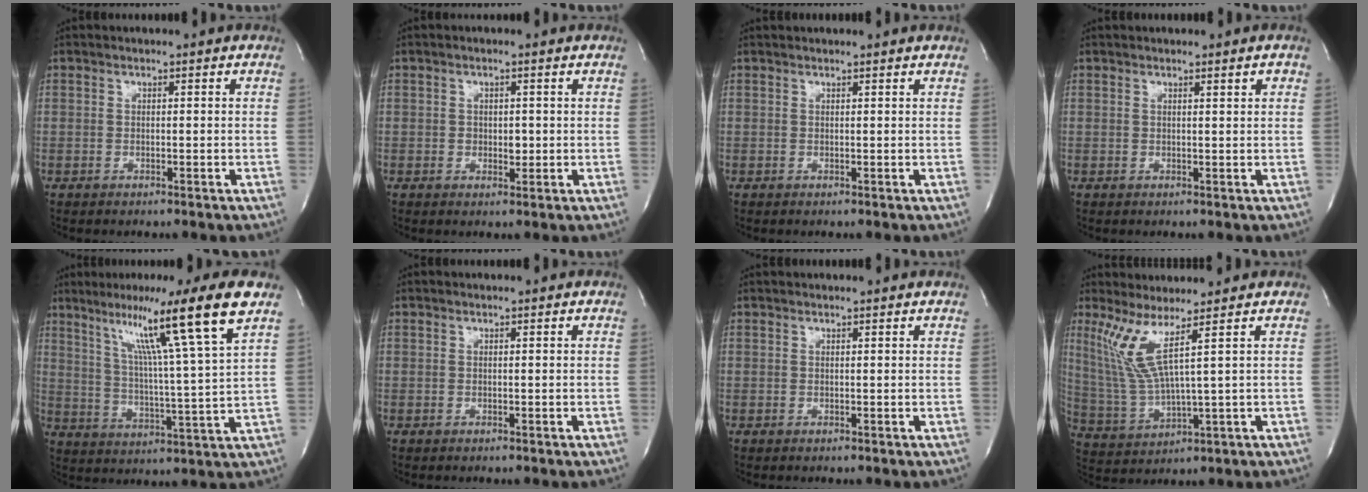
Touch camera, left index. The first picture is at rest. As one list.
[{"total": 1.6, "force": [-0.1, 1.2, 1.1], "torque": [-0.013, -0.003, -0.002]}, {"total": 2.1, "force": [2.1, -0.3, 0.4], "torque": [-0.014, 0.011, 0.024]}, {"total": 1.0, "force": [0.6, -0.1, 0.8], "torque": [-0.013, -0.007, 0.007]}, {"total": 15.9, "force": [9.6, -2.9, 12.3], "torque": [-0.191, -0.002, 0.141]}, {"total": 0.0}, {"total": 1.8, "force": [1.7, -0.3, 0.3], "torque": [-0.013, 0.010, 0.021]}, {"total": 7.0, "force": [3.7, -1.0, 5.9], "torque": [-0.141, -0.016, 0.088]}]